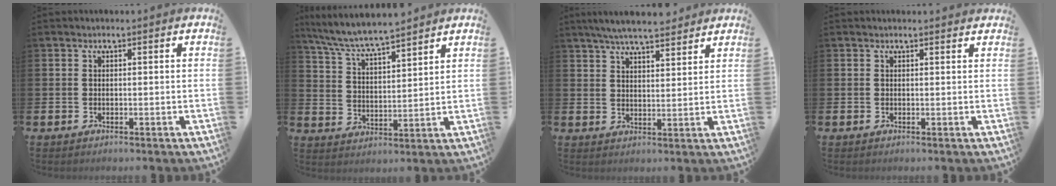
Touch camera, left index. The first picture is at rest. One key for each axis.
{"total": 6.7, "fx": 6.5, "fy": 0.3, "fz": 1.8, "tx": -0.066, "ty": -0.038, "tz": 0.114}
{"total": 6.2, "fx": 5.8, "fy": 0.8, "fz": 1.9, "tx": -0.043, "ty": -0.021, "tz": 0.104}
{"total": 0.5, "fx": 0.5, "fy": 0.0, "fz": 0.1, "tx": 0.007, "ty": -0.004, "tz": 0.007}